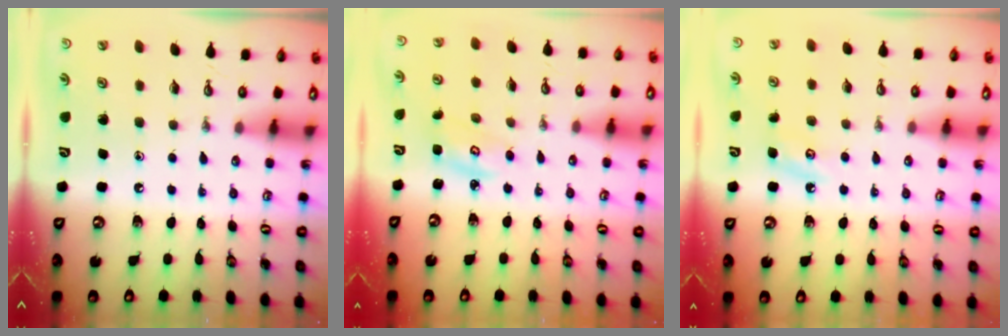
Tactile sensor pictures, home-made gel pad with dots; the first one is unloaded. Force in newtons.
{"total": 2.8, "press": 2.8, "slide": 0.2}
{"total": 5.9, "press": 5.8, "slide": 0.8}